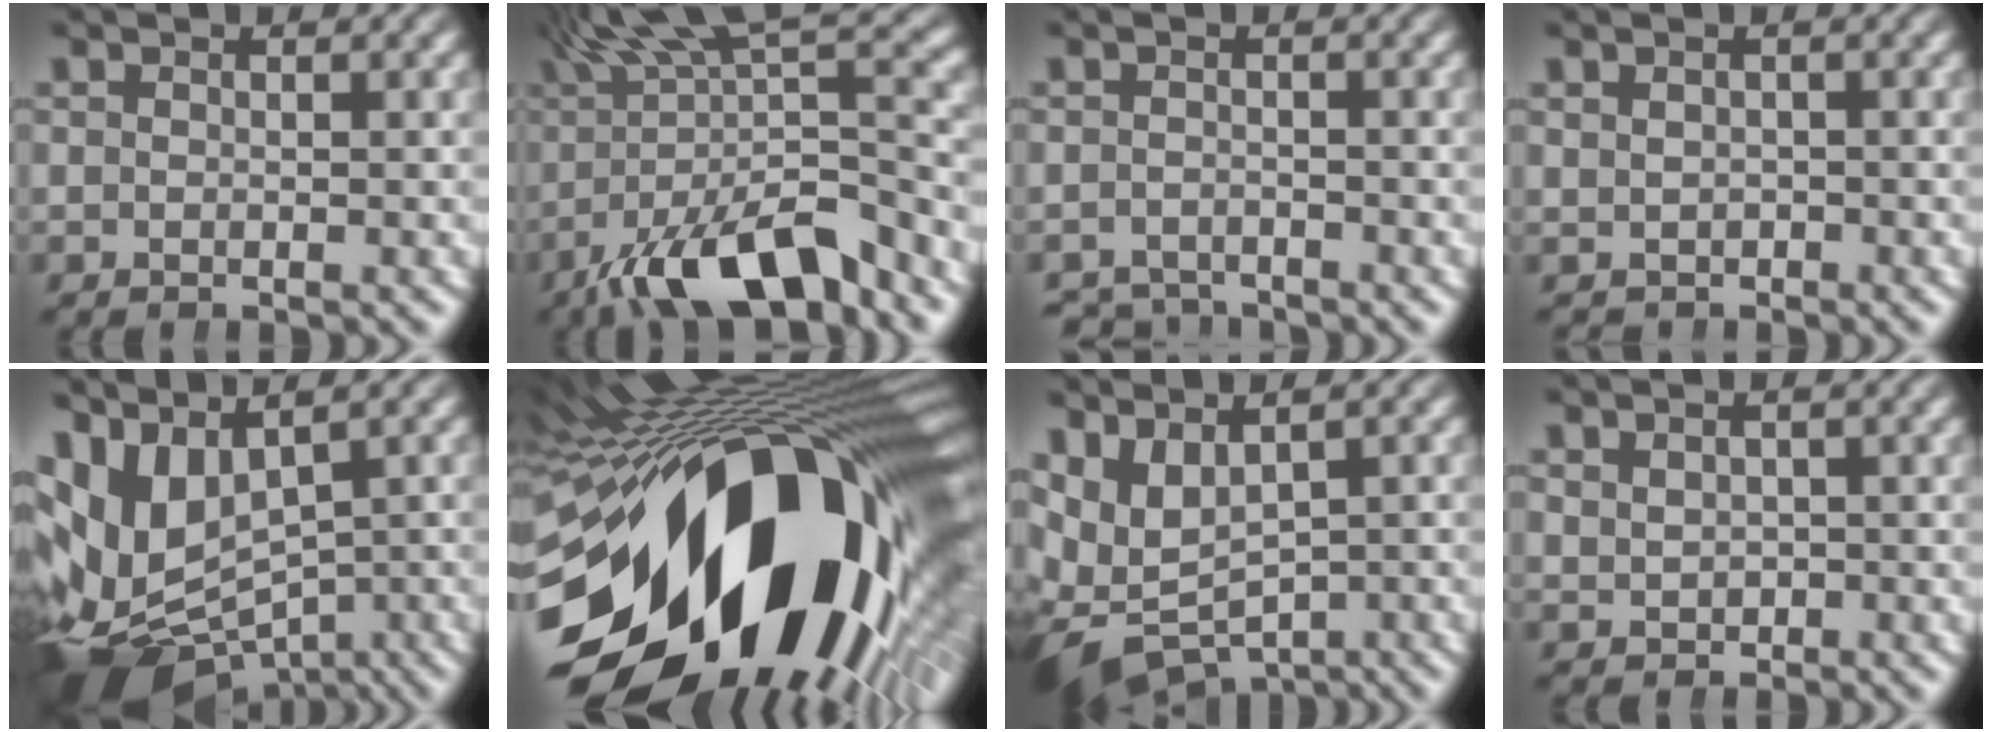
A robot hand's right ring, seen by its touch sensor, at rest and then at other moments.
{"total": 8.9, "force": [-1.6, 3.3, 8.1], "torque": [-0.126, -0.025, -0.007]}
{"total": 3.1, "force": [-3.1, 0.5, -0.1], "torque": [0.001, -0.020, -0.046]}
{"total": 0.6, "force": [-0.5, 0.2, -0.3], "torque": [0.005, -0.013, 0.001]}
{"total": 15.9, "force": [-3.9, 12.8, 8.7], "torque": [-0.235, -0.078, -0.037]}
{"total": 37.0, "force": [-4.7, 21.9, 29.5], "torque": [-0.405, -0.017, -0.062]}
{"total": 10.7, "force": [-3.1, 8.6, 5.5], "torque": [-0.155, -0.056, -0.032]}
{"total": 0.7, "force": [0.3, 0.6, 0.1], "torque": [-0.007, -0.014, 0.021]}